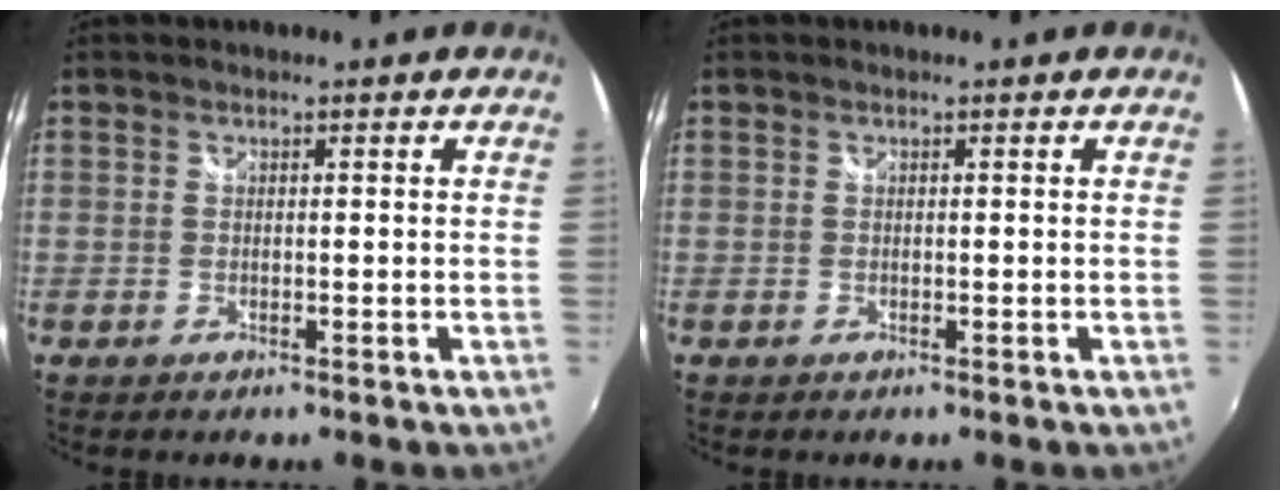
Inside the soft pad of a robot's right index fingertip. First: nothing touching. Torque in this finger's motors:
{"motor_torque": [-0.01, 0.01, 0.00, 0.00]}